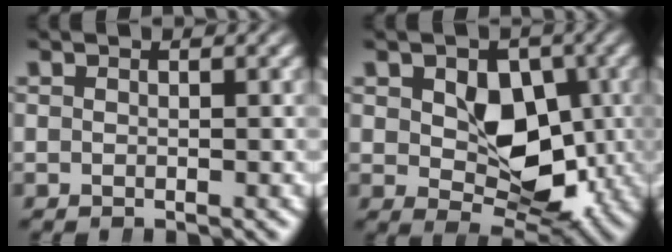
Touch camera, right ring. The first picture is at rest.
{"total": 6.9, "force": [0.4, 4.1, 5.6], "torque": [-0.084, -0.029, 0.020]}